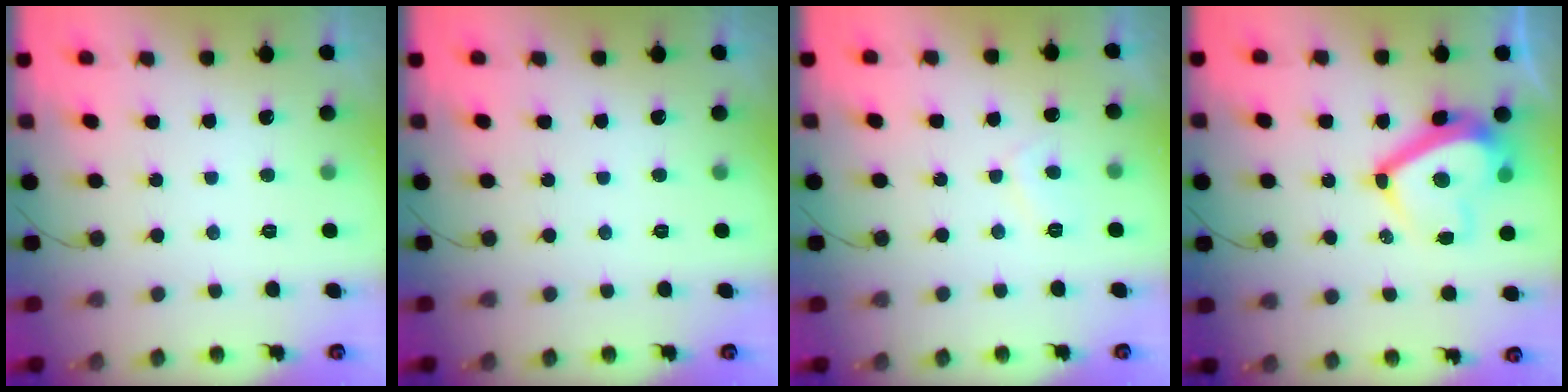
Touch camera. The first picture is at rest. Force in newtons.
{"total": 0.0}
{"total": 2.5, "press": 2.4, "slide": 0.8}
{"total": 12.7, "press": 12.7, "slide": 1.4}